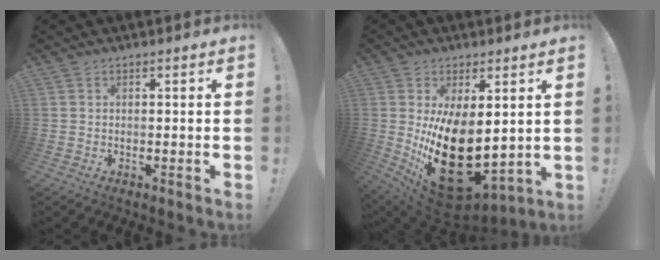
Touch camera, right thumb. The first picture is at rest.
{"total": 21.4, "force": [-1.1, 12.2, 17.5], "torque": [-0.295, -0.018, 0.008]}